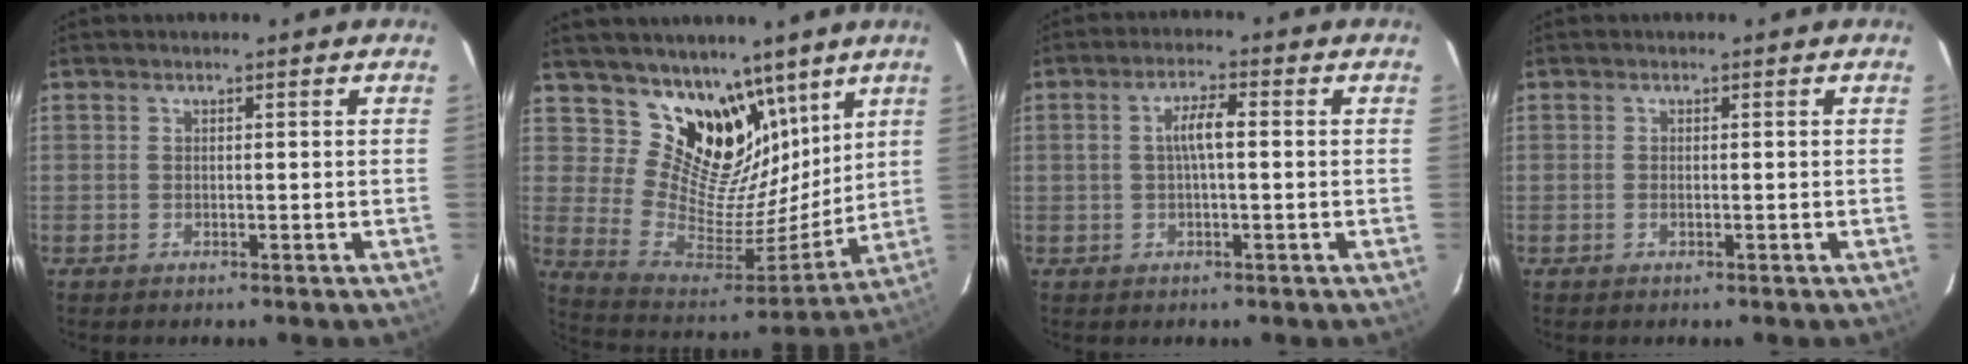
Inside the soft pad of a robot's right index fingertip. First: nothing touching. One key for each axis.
{"total": 18.3, "fx": 12.1, "fy": 11.0, "fz": 8.1, "tx": -0.153, "ty": -0.033, "tz": 0.228}
{"total": 4.3, "fx": 0.2, "fy": 1.0, "fz": 4.2, "tx": -0.078, "ty": 0.009, "tz": 0.006}
{"total": 0.7, "fx": -0.2, "fy": 0.1, "fz": 0.6, "tx": -0.013, "ty": 0.002, "tz": -0.004}